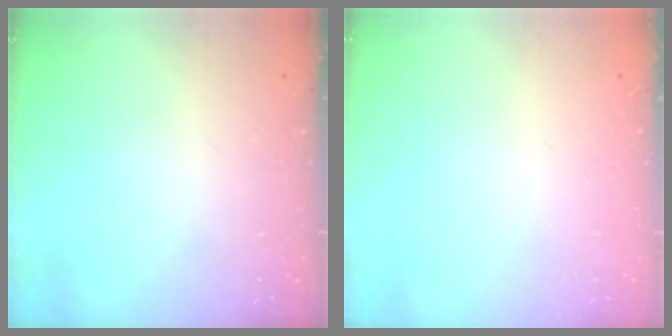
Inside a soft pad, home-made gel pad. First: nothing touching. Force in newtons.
{"total": 0.0}